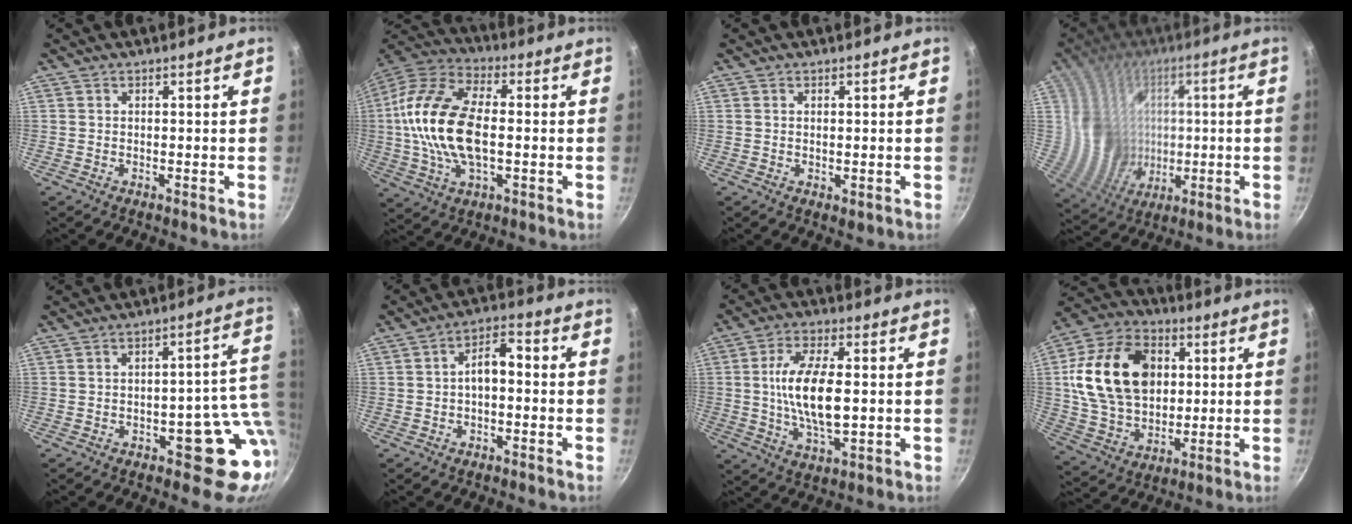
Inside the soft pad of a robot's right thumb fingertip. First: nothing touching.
{"total": 19.6, "force": [-0.3, 10.5, 16.5], "torque": [-0.320, 0.030, -0.019]}
{"total": 1.4, "force": [0.2, 0.7, 1.2], "torque": [-0.016, -0.004, 0.002]}
{"total": 10.5, "force": [0.6, 9.9, 3.3], "torque": [-0.028, -0.005, 0.017]}
{"total": 13.0, "force": [-1.9, 7.0, 10.8], "torque": [-0.056, 0.019, -0.014]}
{"total": 5.7, "force": [-0.6, 3.1, 4.8], "torque": [-0.062, 0.030, -0.016]}
{"total": 13.0, "force": [0.3, 5.5, 11.7], "torque": [-0.216, 0.005, 0.005]}
{"total": 21.9, "force": [3.8, 15.7, 14.7], "torque": [-0.237, 0.005, 0.067]}